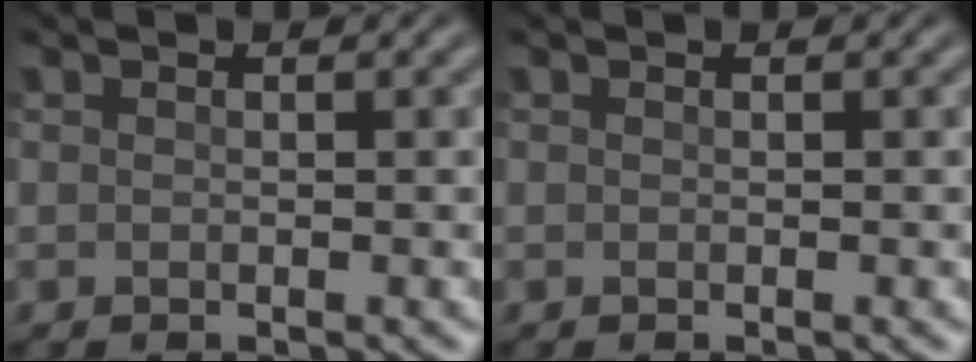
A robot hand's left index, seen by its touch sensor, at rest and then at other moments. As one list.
[{"total": 0.0}]